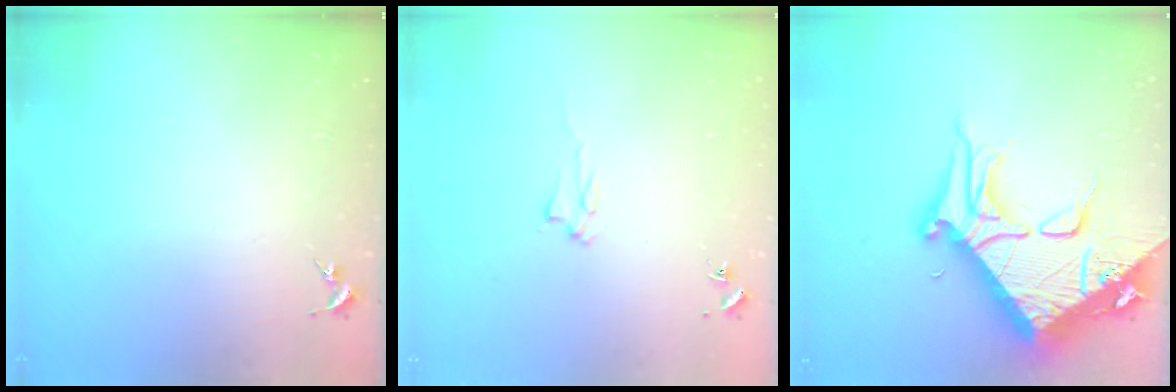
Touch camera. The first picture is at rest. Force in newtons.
{"total": 1.6, "press": 1.6, "slide": 0.2}
{"total": 15.4, "press": 15.3, "slide": 1.7}